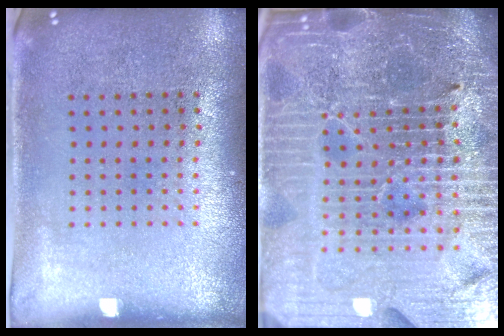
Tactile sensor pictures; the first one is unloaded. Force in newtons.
{"total": 7.0, "press": 6.2, "slide": 3.4}